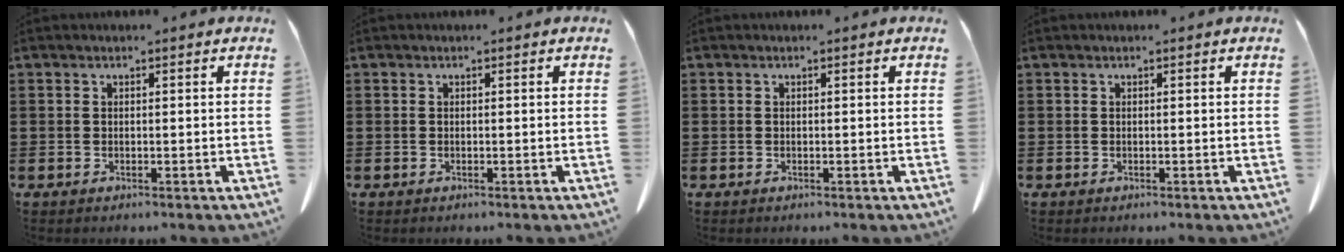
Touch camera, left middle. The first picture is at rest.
{"total": 0.0}
{"total": 0.0}
{"total": 0.0}